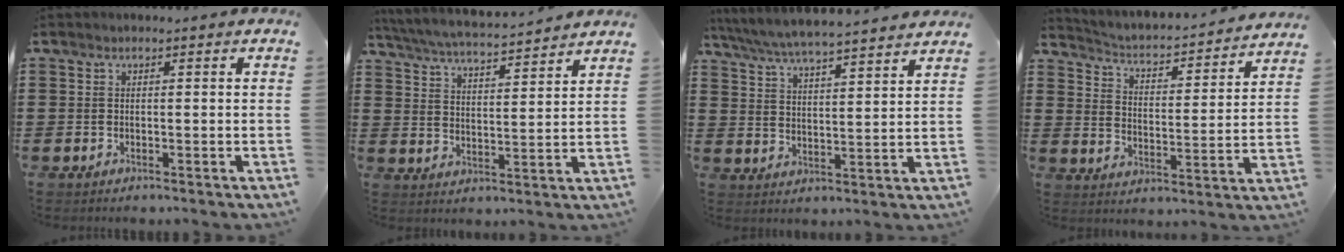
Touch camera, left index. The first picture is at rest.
{"total": 4.8, "force": [4.6, -0.4, 1.3], "torque": [-0.048, -0.034, 0.074]}
{"total": 5.6, "force": [5.3, -0.3, 1.6], "torque": [-0.055, -0.036, 0.090]}
{"total": 2.3, "force": [2.2, 0.0, 0.6], "torque": [-0.029, -0.032, 0.025]}